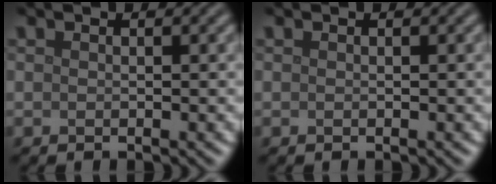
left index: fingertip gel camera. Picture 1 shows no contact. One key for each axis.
{"total": 0.0}